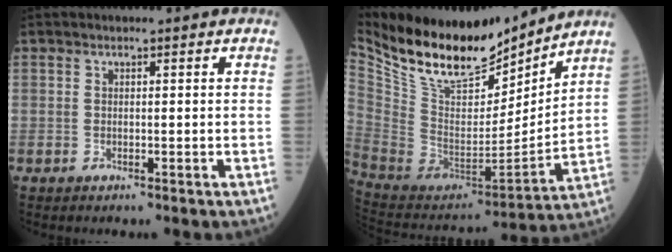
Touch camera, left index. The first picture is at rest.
{"total": 20.4, "force": [17.0, 6.4, 9.4], "torque": [-0.183, -0.016, 0.308]}